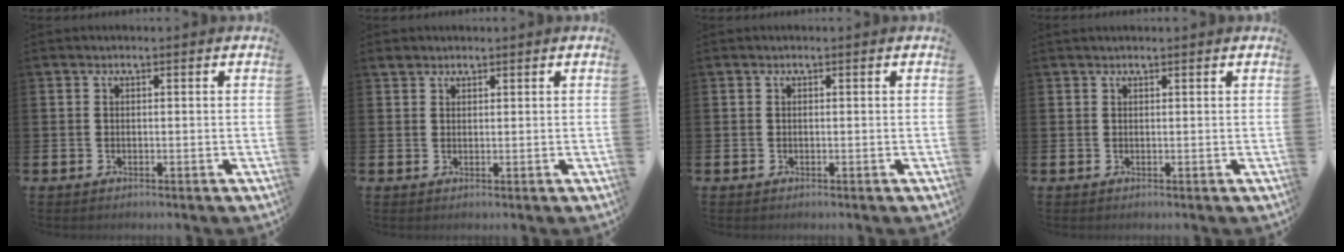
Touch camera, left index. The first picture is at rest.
{"total": 1.6, "force": [1.5, 0.7, 0.0], "torque": [0.014, -0.002, 0.025]}
{"total": 0.0}
{"total": 0.7, "force": [0.6, 0.0, 0.2], "torque": [0.003, -0.003, 0.009]}